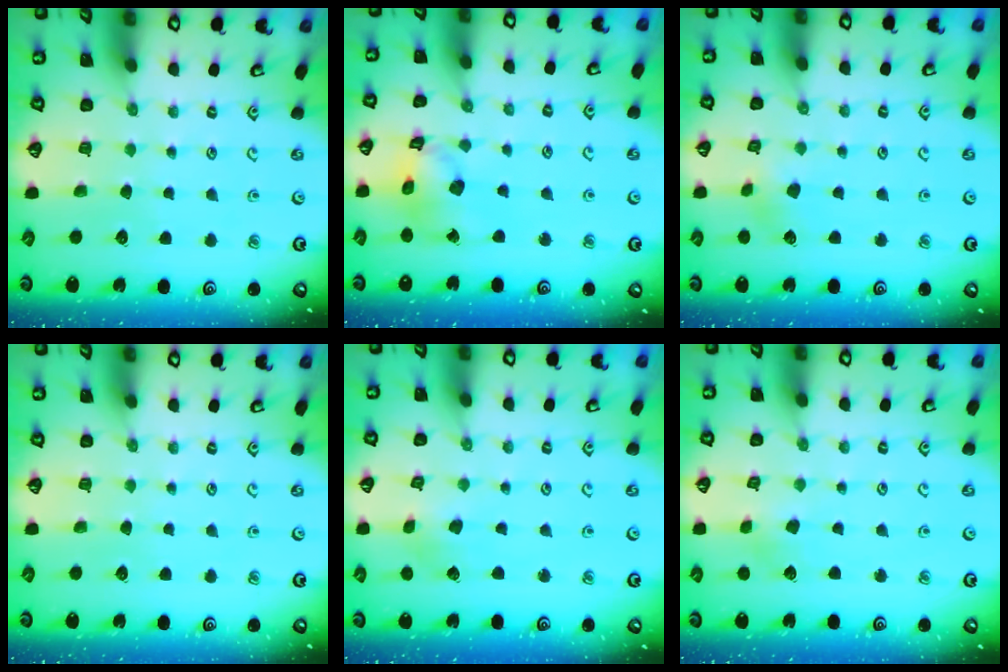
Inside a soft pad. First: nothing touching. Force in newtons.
{"total": 12.2, "press": 12.1, "slide": 1.5}
{"total": 2.9, "press": 2.9, "slide": 0.4}
{"total": 0.0}
{"total": 3.2, "press": 3.1, "slide": 0.3}
{"total": 3.1, "press": 3.1, "slide": 0.3}